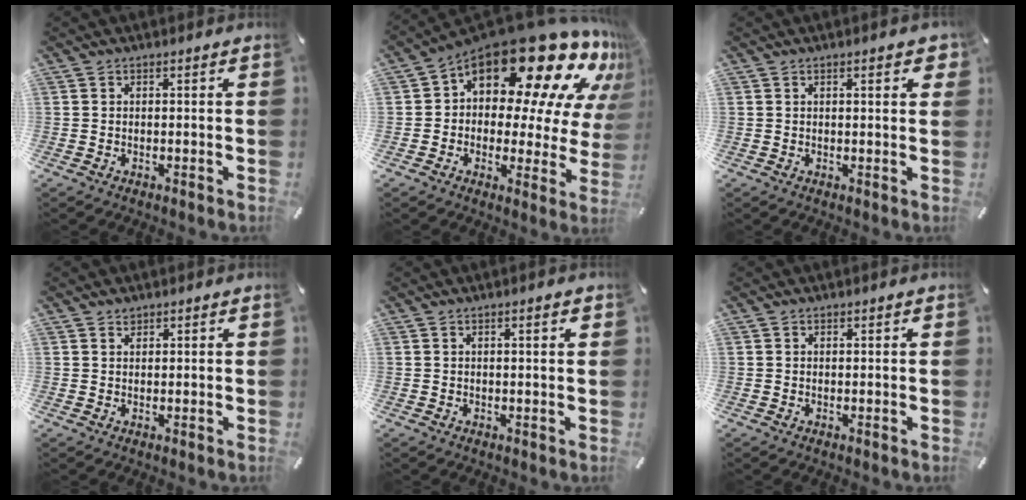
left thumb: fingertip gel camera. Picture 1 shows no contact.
{"total": 22.0, "force": [14.6, 10.2, 12.8], "torque": [-0.184, -0.121, 0.247]}
{"total": 2.6, "force": [1.3, 1.0, 2.0], "torque": [-0.035, 0.003, 0.019]}
{"total": 1.4, "force": [1.1, 0.9, 0.1], "torque": [0.007, -0.003, 0.019]}
{"total": 1.4, "force": [0.7, 0.3, 1.2], "torque": [-0.025, 0.002, 0.010]}
{"total": 0.5, "force": [0.3, 0.4, 0.1], "torque": [0.000, 0.002, 0.005]}